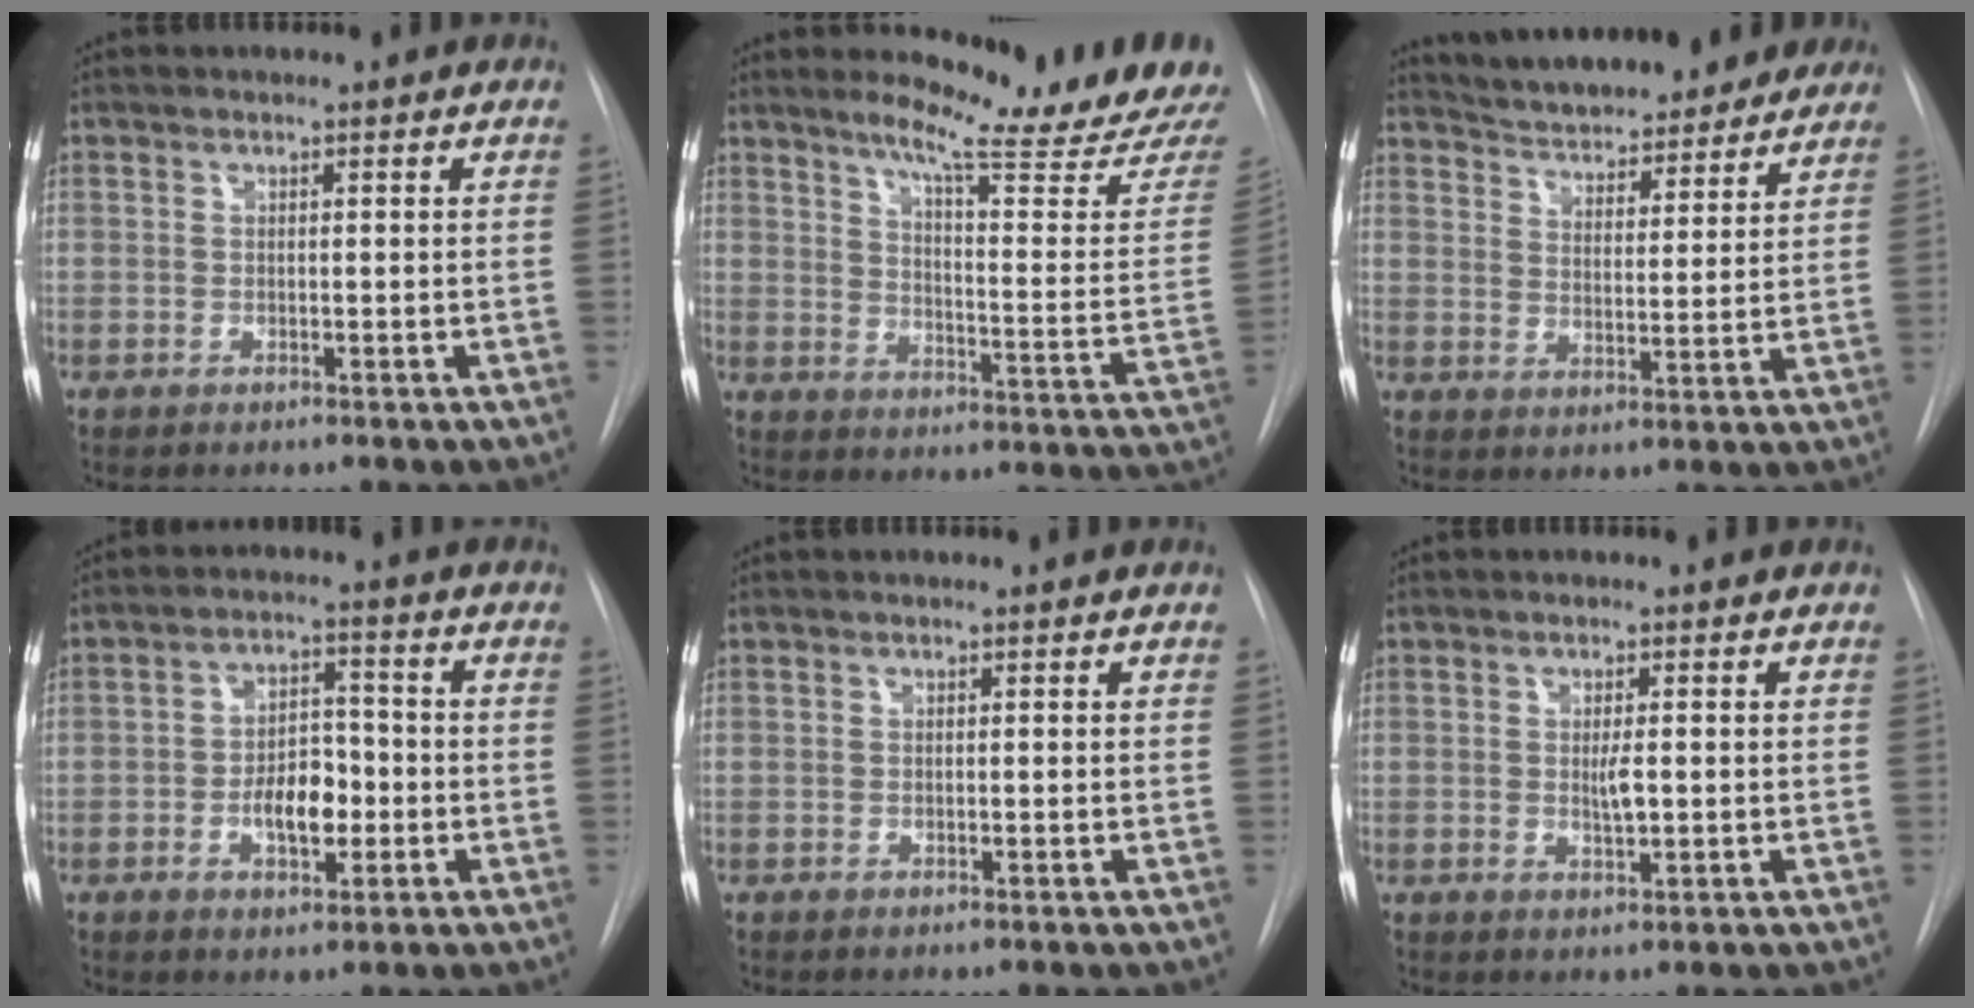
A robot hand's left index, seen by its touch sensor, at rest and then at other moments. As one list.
[{"total": 17.4, "force": [15.8, -1.6, 7.0], "torque": [-0.104, -0.105, 0.201]}, {"total": 20.3, "force": [18.4, 5.6, 6.5], "torque": [-0.099, 0.008, 0.244]}, {"total": 6.6, "force": [-1.8, 3.3, 5.4], "torque": [-0.092, 0.012, -0.026]}, {"total": 0.0}, {"total": 2.2, "force": [0.1, 0.5, 2.1], "torque": [-0.038, -0.003, 0.003]}]